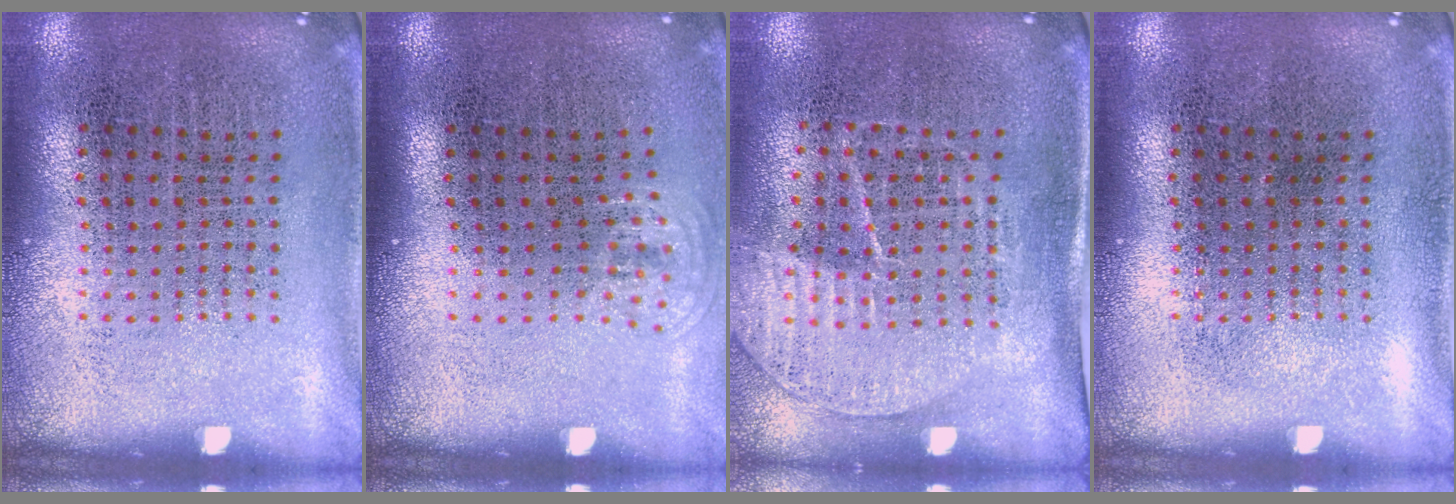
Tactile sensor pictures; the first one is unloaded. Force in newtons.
{"total": 0.7, "press": 0.5, "slide": 0.4}
{"total": 1.5, "press": 1.3, "slide": 0.8}
{"total": 0.0}